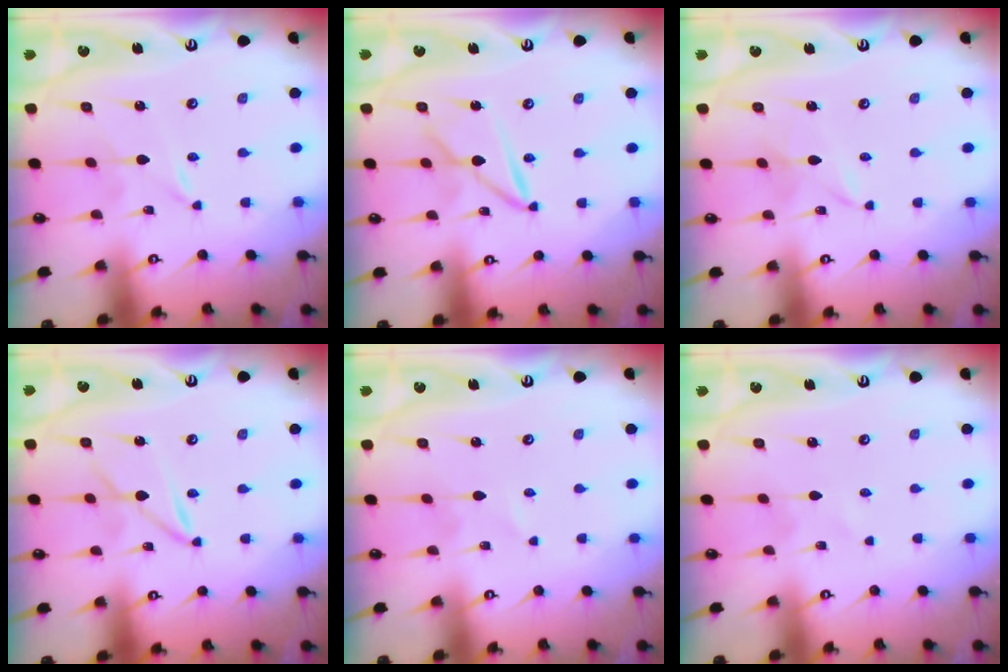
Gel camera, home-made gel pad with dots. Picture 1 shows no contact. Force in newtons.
{"total": 5.8, "press": 5.8, "slide": 0.4}
{"total": 1.2, "press": 1.1, "slide": 0.2}
{"total": 1.9, "press": 1.9, "slide": 0.2}
{"total": 0.9, "press": 0.9, "slide": 0.2}
{"total": 0.0}